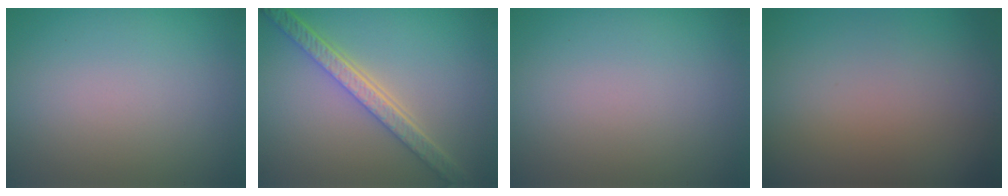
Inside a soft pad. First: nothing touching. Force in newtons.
{"total": 5.3, "press": 4.1, "slide": 3.3}
{"total": 0.0}
{"total": 0.0}